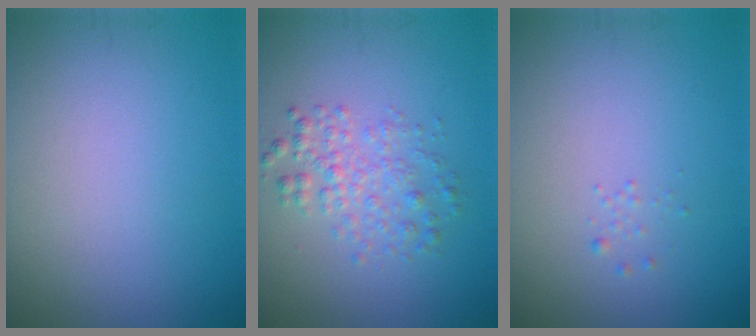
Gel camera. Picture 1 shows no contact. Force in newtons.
{"total": 2.7, "press": 2.7, "slide": 0.0}
{"total": 0.7, "press": 0.7, "slide": 0.1}